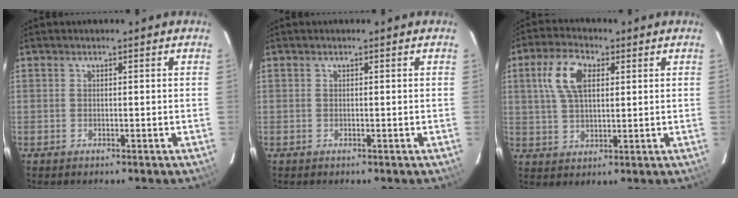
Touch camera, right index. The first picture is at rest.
{"total": 0.0}
{"total": 9.0, "force": [2.9, 4.8, 7.1], "torque": [-0.143, 0.020, 0.057]}